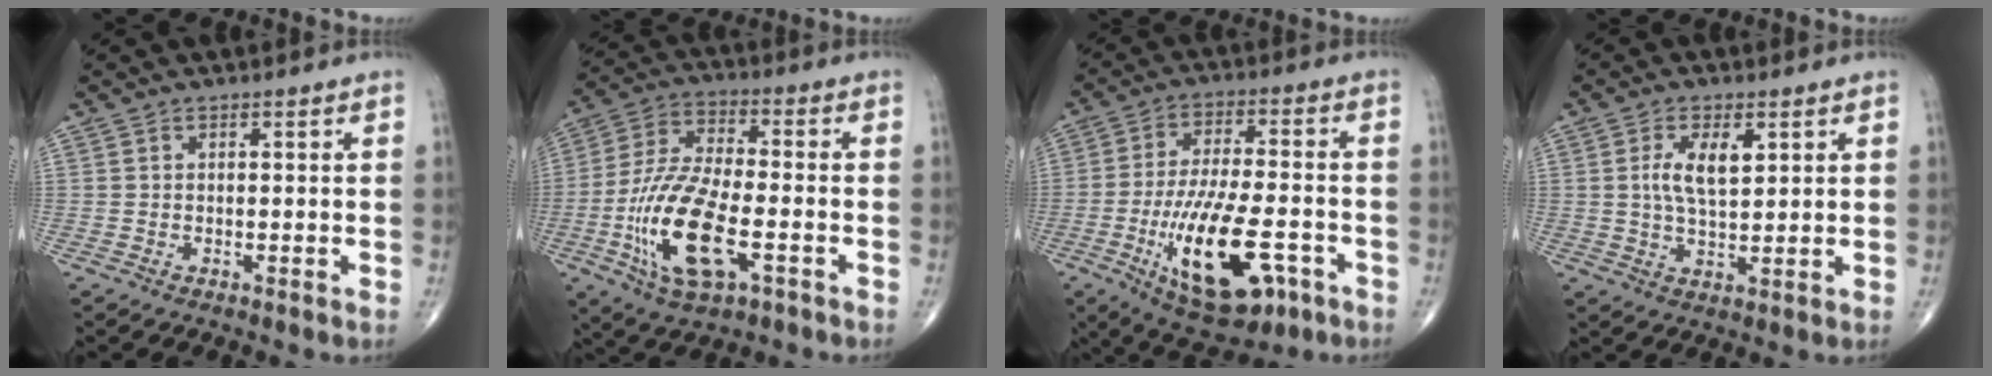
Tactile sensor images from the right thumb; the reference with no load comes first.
{"total": 17.1, "force": [-5.3, 7.1, 14.6], "torque": [-0.300, 0.018, -0.092]}
{"total": 18.4, "force": [-6.7, 7.5, 15.4], "torque": [-0.266, 0.018, -0.096]}
{"total": 6.6, "force": [1.9, 3.0, 5.6], "torque": [-0.103, -0.008, 0.037]}